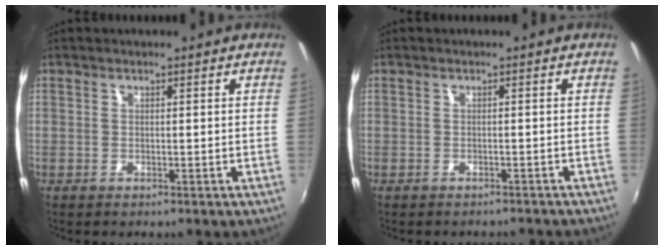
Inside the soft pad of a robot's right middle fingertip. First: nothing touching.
{"total": 3.7, "force": [-3.3, 1.1, 1.1], "torque": [-0.020, -0.010, -0.041]}